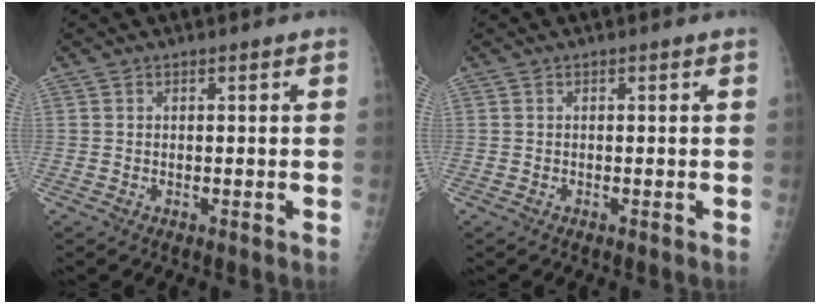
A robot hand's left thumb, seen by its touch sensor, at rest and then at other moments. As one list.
[{"total": 0.0}]